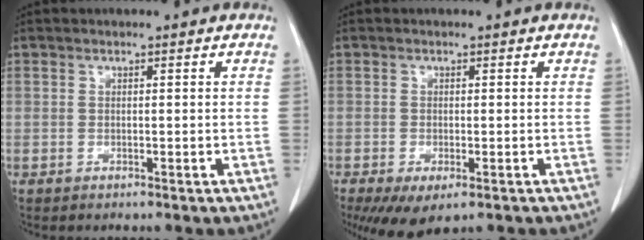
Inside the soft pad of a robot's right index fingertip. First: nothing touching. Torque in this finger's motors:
{"motor_torque": [1.09, -1.05, 0.65, 0.17]}